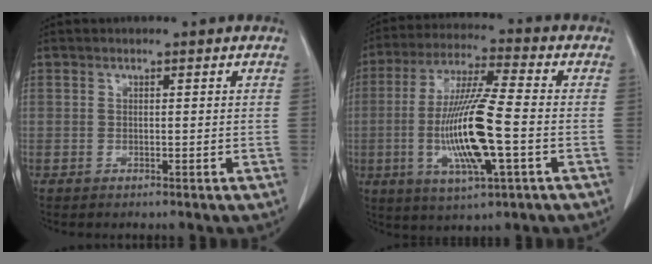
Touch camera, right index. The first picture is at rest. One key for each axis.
{"total": 14.5, "fx": -2.8, "fy": 1.3, "fz": 14.2, "tx": -0.285, "ty": -0.012, "tz": -0.051}